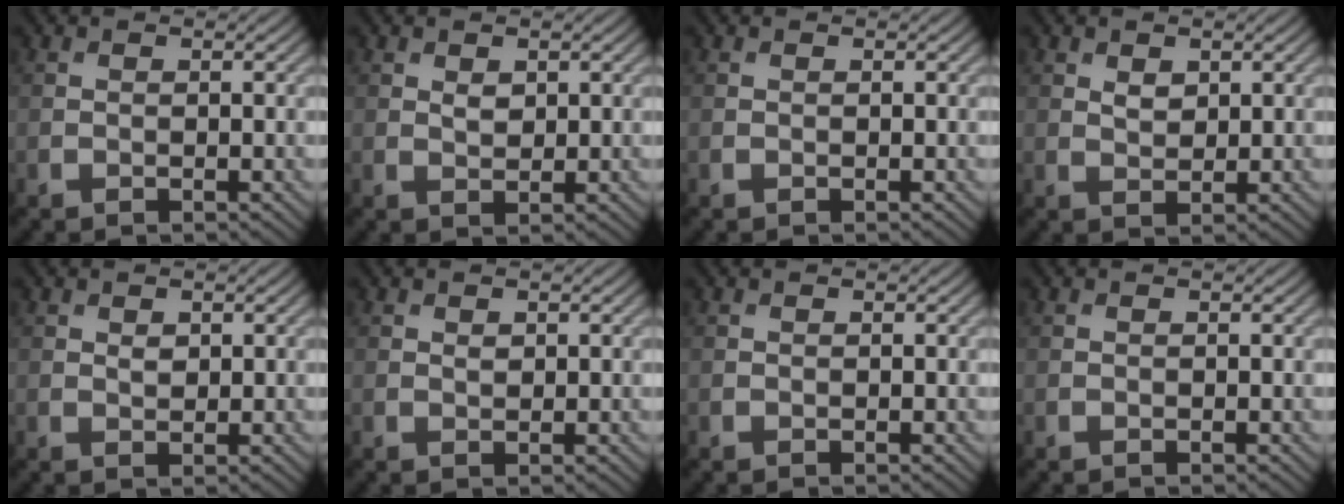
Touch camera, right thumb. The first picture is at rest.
{"total": 1.4, "force": [0.6, 0.8, 0.9], "torque": [-0.018, -0.004, 0.015]}
{"total": 0.0}
{"total": 1.7, "force": [0.9, 1.1, 1.0], "torque": [-0.019, -0.003, 0.019]}
{"total": 1.0, "force": [0.5, 0.6, 0.7], "torque": [-0.013, -0.003, 0.011]}
{"total": 0.7, "force": [0.4, 0.4, 0.4], "torque": [-0.009, -0.003, 0.007]}
{"total": 0.0}
{"total": 0.0}